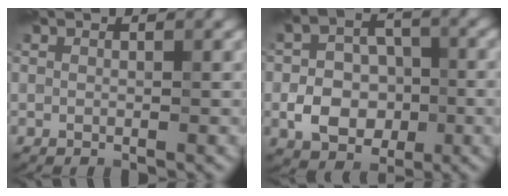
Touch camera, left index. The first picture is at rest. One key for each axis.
{"total": 5.5, "fx": -1.6, "fy": 3.9, "fz": 3.5, "tx": -0.059, "ty": 0.001, "tz": -0.029}